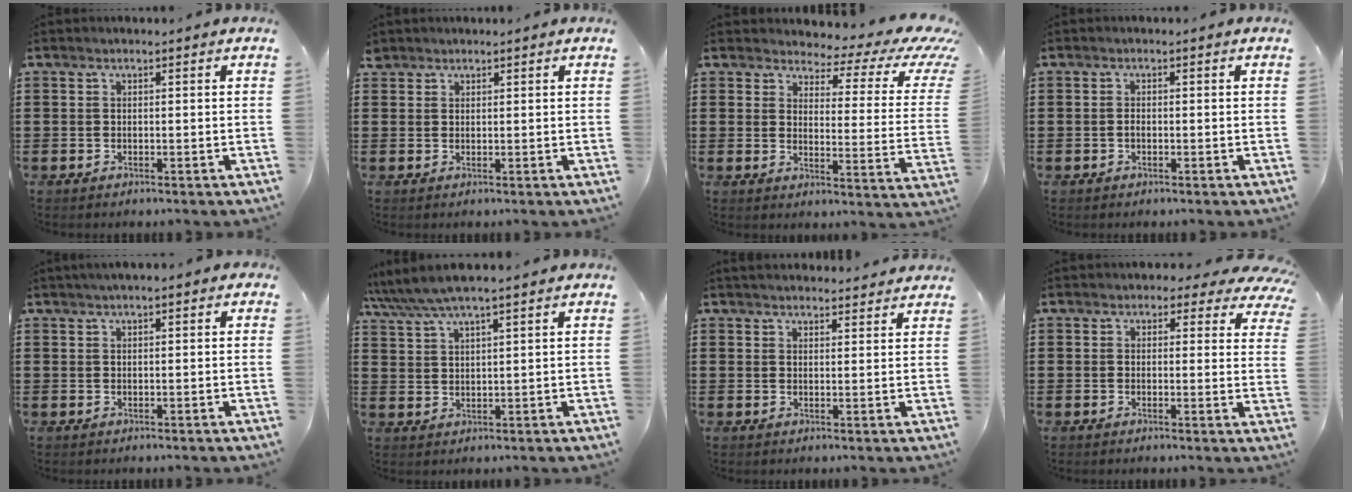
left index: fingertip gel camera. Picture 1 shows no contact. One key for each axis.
{"total": 1.3, "fx": 1.2, "fy": 0.6, "fz": 0.1, "tx": -0.004, "ty": 0.003, "tz": 0.023}
{"total": 4.1, "fx": 3.0, "fy": 1.7, "fz": 2.3, "tx": -0.047, "ty": -0.024, "tz": 0.044}
{"total": 0.8, "fx": -0.3, "fy": 0.4, "fz": 0.6, "tx": -0.015, "ty": -0.002, "tz": -0.005}
{"total": 1.2, "fx": 0.8, "fy": 0.2, "fz": 0.9, "tx": -0.019, "ty": 0.004, "tz": 0.014}
{"total": 5.0, "fx": 4.2, "fy": 0.4, "fz": 2.8, "tx": -0.064, "ty": -0.009, "tz": 0.074}
{"total": 2.5, "fx": 2.5, "fy": 0.2, "fz": 0.3, "tx": -0.010, "ty": -0.003, "tz": 0.048}
{"total": 2.6, "fx": 2.1, "fy": 1.2, "fz": 1.0, "tx": -0.014, "ty": -0.004, "tz": 0.032}